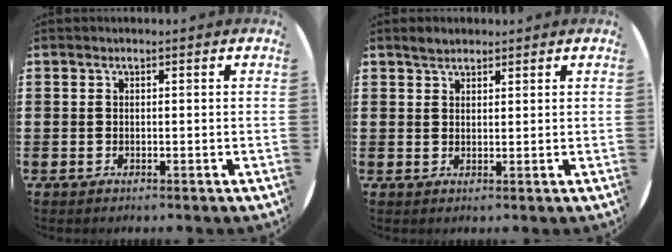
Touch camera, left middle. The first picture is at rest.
{"total": 2.0, "force": [1.8, 0.7, 0.4], "torque": [-0.001, 0.003, 0.032]}